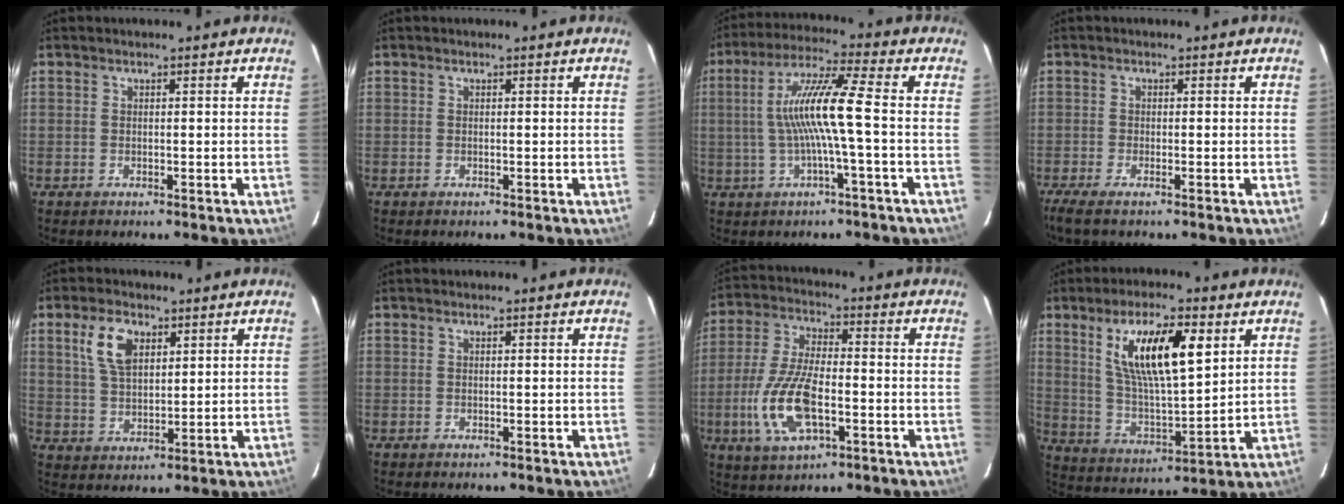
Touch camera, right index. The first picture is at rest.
{"total": 0.0}
{"total": 10.6, "force": [-0.8, -0.6, 10.6], "torque": [-0.200, 0.011, -0.011]}
{"total": 3.6, "force": [-2.6, -0.1, 2.4], "torque": [-0.058, -0.012, -0.052]}
{"total": 7.9, "force": [3.6, 4.4, 5.4], "torque": [-0.109, 0.014, 0.073]}
{"total": 0.0}
{"total": 13.8, "force": [-4.2, 5.6, 11.9], "torque": [-0.256, -0.007, -0.079]}
{"total": 15.5, "force": [6.5, 4.7, 13.3], "torque": [-0.236, 0.005, 0.127]}